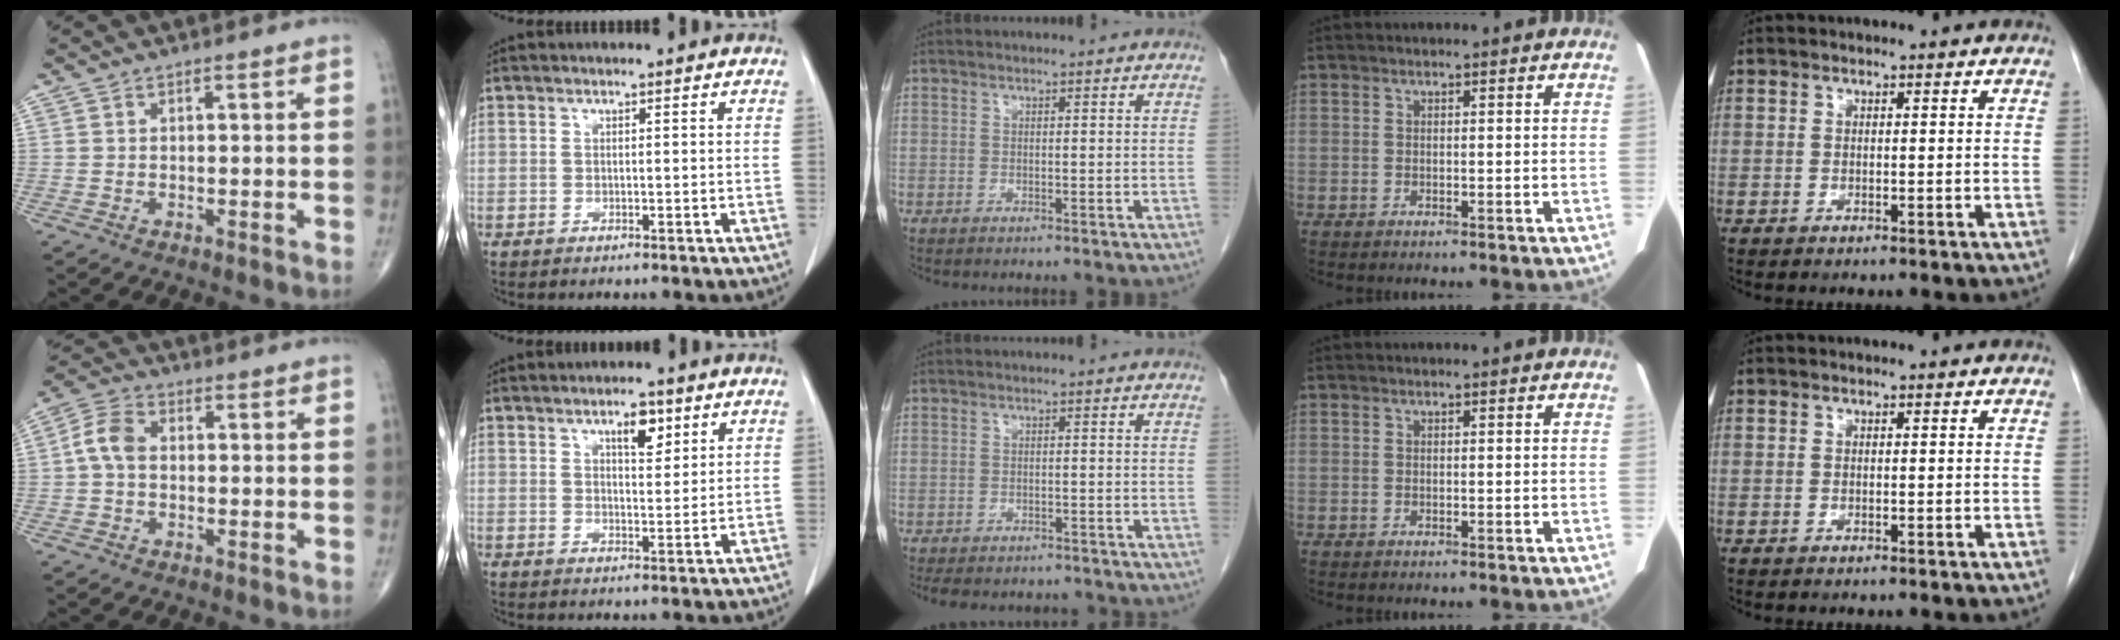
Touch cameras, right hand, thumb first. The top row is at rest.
{"thumb": {"total": 5.9, "force": [0.0, 4.1, 4.2], "torque": [-0.081, 0.020, -0.008]}, "index": {"total": 4.5, "force": [2.5, 1.6, 3.3], "torque": [-0.051, -0.001, 0.040]}, "middle": {"total": 9.3, "force": [-8.3, 3.1, 2.8], "torque": [-0.049, 0.002, -0.104]}}